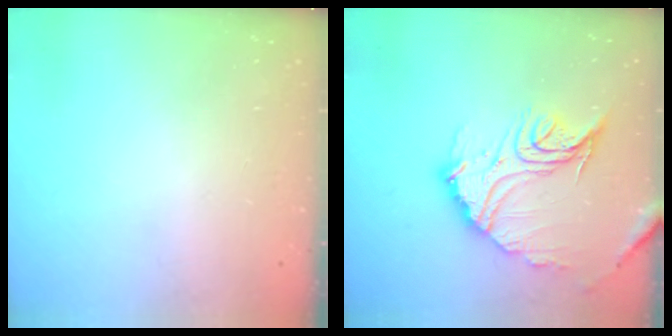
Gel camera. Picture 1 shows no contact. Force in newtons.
{"total": 18.2, "press": 18.1, "slide": 1.8}